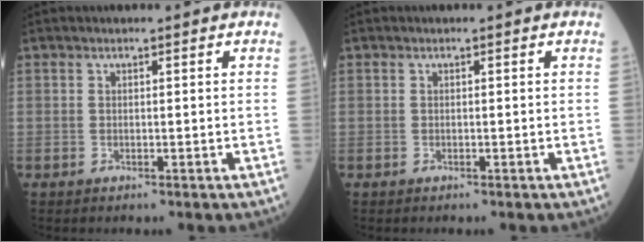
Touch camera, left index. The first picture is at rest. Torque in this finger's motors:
{"motor_torque": [0.00, 0.00, 0.00, 0.00]}